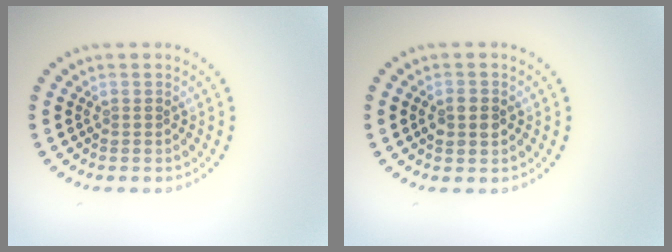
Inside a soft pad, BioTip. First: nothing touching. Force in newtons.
{"total": 2.5, "press": 2.5, "slide": 0.1}